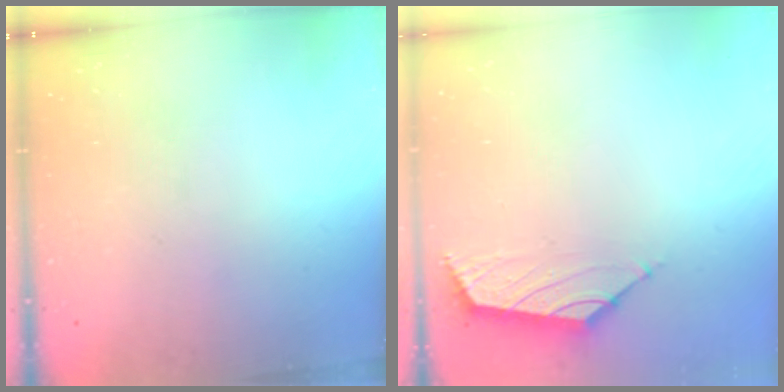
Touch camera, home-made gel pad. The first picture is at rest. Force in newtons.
{"total": 1.6, "press": 1.4, "slide": 0.6}